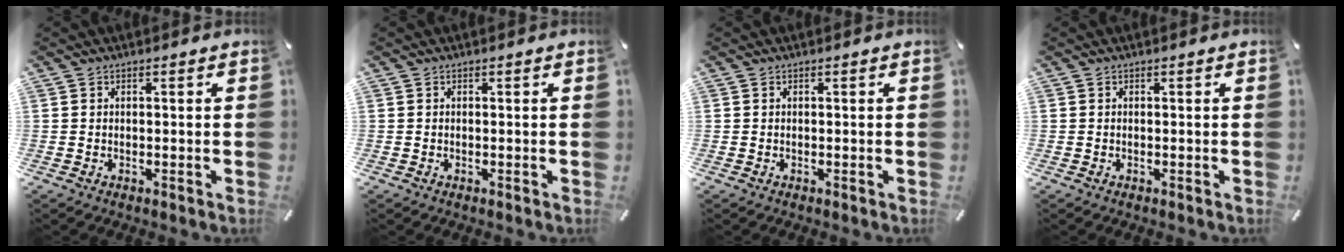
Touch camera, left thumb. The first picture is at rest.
{"total": 0.0}
{"total": 0.0}
{"total": 0.0}